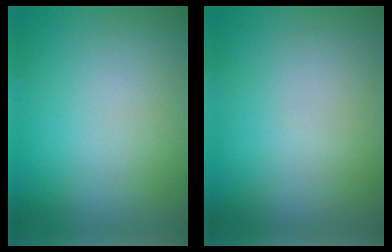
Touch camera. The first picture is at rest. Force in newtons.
{"total": 0.0}